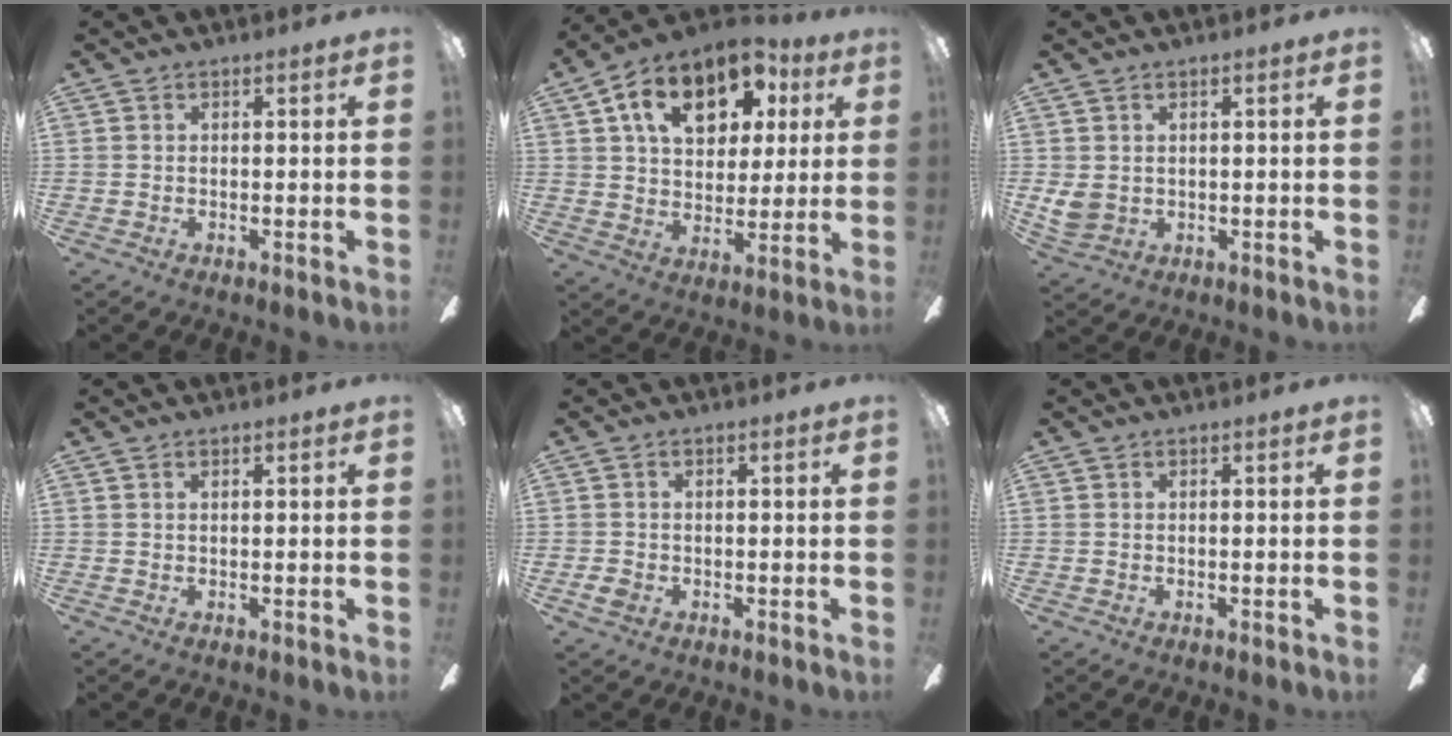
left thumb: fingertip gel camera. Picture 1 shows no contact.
{"total": 16.7, "force": [8.5, 10.5, 9.9], "torque": [-0.163, -0.018, 0.151]}
{"total": 4.1, "force": [1.0, 3.1, 2.5], "torque": [-0.062, 0.000, 0.020]}
{"total": 0.6, "force": [0.3, 0.1, 0.6], "torque": [-0.012, 0.001, 0.005]}
{"total": 2.3, "force": [-0.8, 1.5, 1.5], "torque": [-0.040, 0.000, -0.018]}
{"total": 0.0}